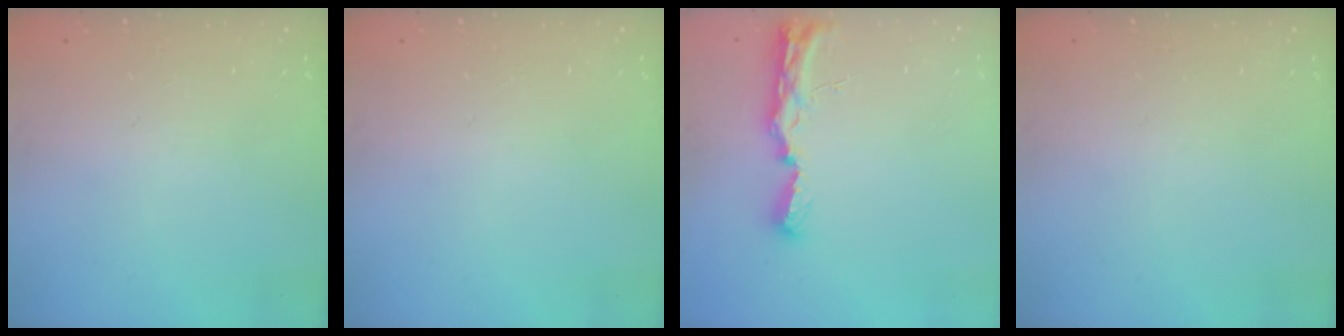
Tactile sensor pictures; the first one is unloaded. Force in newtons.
{"total": 0.0}
{"total": 8.8, "press": 8.7, "slide": 0.9}
{"total": 0.0}